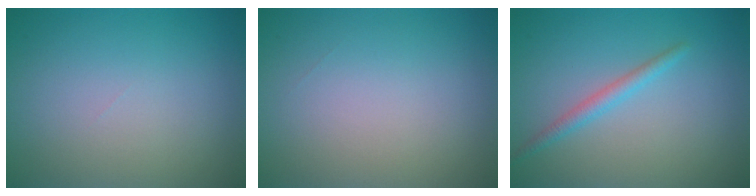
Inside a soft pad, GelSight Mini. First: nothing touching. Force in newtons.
{"total": 0.0}
{"total": 1.7, "press": 1.7, "slide": 0.1}